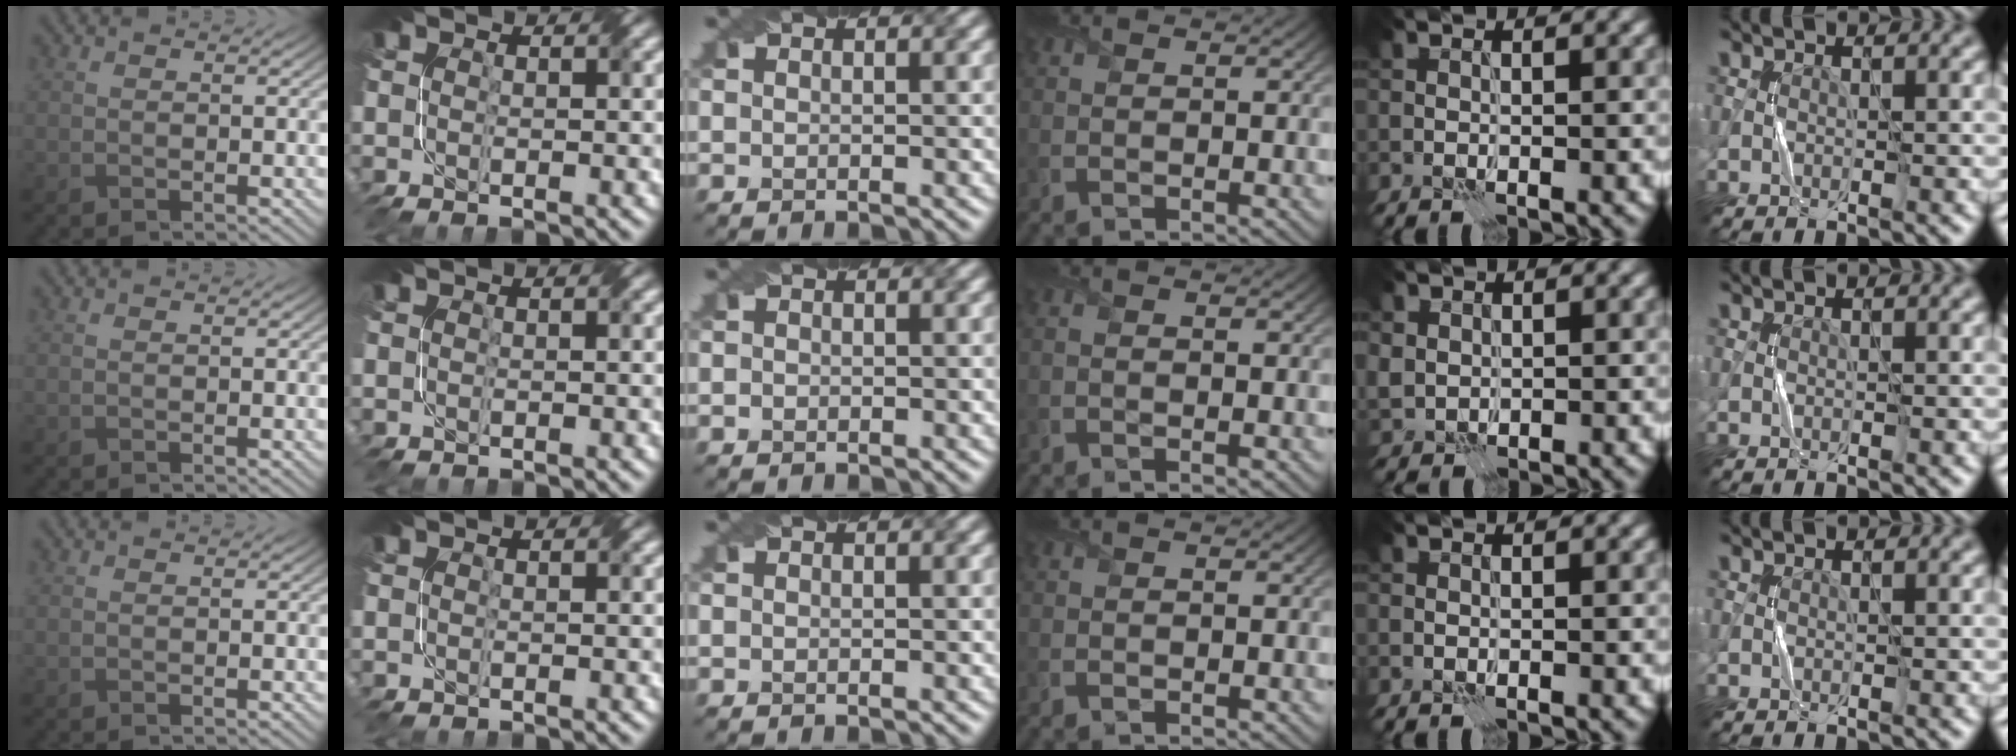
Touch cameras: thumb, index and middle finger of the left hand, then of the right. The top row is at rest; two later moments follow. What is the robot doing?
{"motion": "fold", "object": "napkin"}